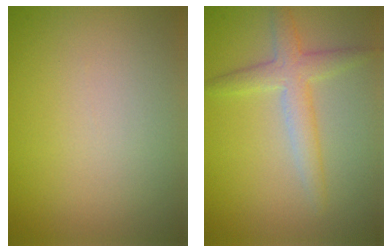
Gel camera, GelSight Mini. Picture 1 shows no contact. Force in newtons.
{"total": 3.1, "press": 3.1, "slide": 0.1}